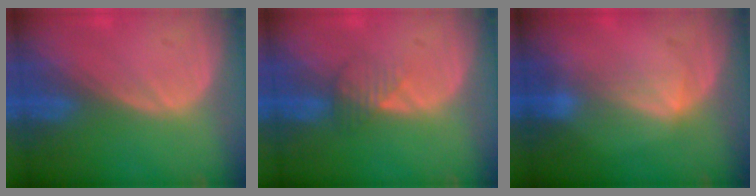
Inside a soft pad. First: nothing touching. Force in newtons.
{"total": 2.4, "press": 2.4, "slide": 0.1}
{"total": 2.7, "press": 2.7, "slide": 0.4}